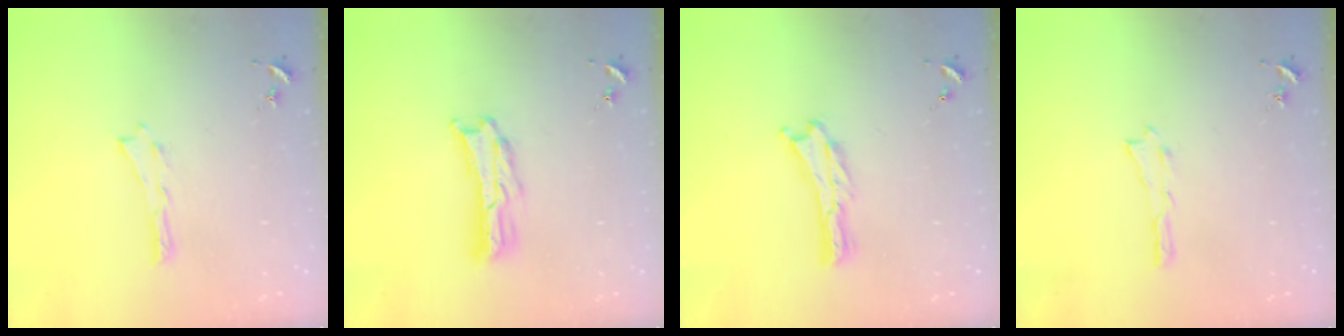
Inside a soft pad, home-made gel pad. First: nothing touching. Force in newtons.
{"total": 2.8, "press": 2.7, "slide": 0.4}
{"total": 0.0}
{"total": 0.0}